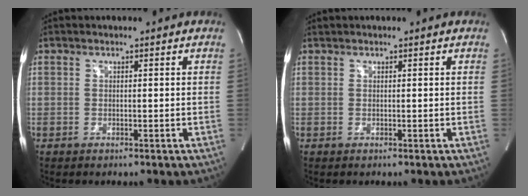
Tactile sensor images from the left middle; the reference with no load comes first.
{"total": 0.0}